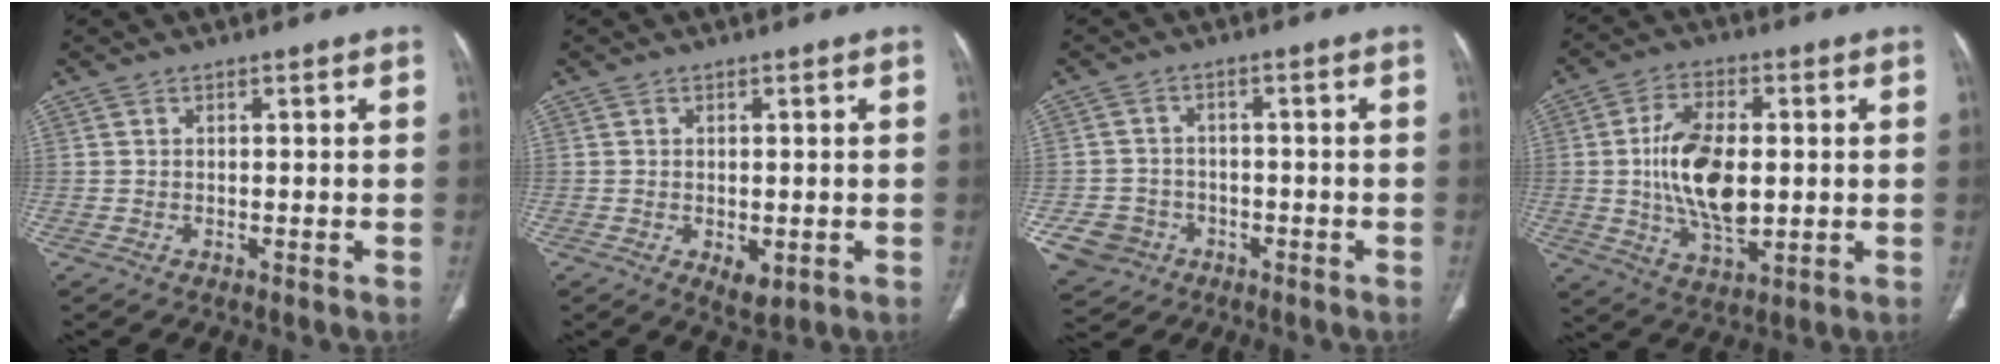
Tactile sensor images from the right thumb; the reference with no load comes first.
{"total": 3.6, "force": [-1.0, 2.0, 2.8], "torque": [-0.041, -0.007, -0.006]}
{"total": 7.7, "force": [-3.3, 6.7, 2.0], "torque": [-0.039, 0.021, -0.044]}
{"total": 14.2, "force": [0.2, 7.6, 12.0], "torque": [-0.213, -0.004, 0.008]}